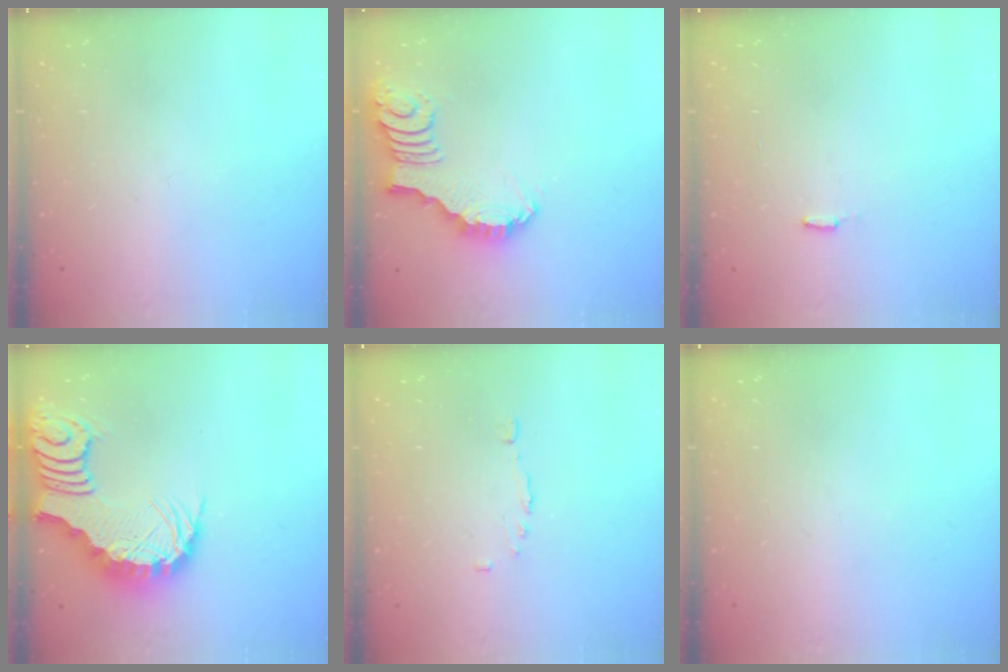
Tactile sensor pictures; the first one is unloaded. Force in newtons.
{"total": 1.7, "press": 1.6, "slide": 0.4}
{"total": 4.3, "press": 4.2, "slide": 0.3}
{"total": 3.6, "press": 3.6, "slide": 0.7}
{"total": 2.7, "press": 2.6, "slide": 0.8}
{"total": 0.0}